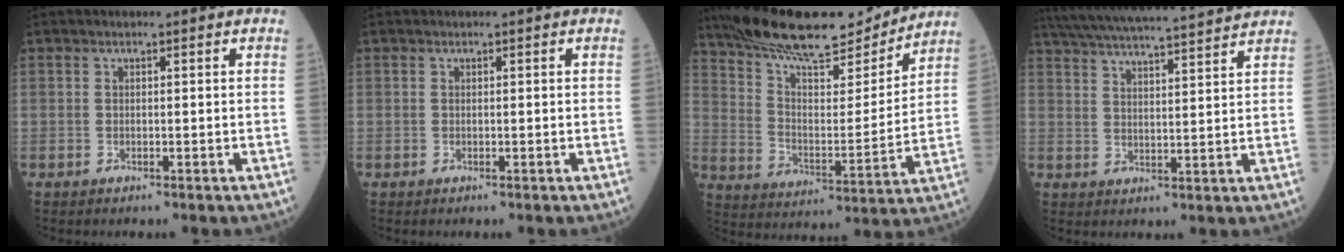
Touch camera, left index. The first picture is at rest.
{"total": 0.0}
{"total": 18.8, "force": [16.7, 4.0, 7.8], "torque": [-0.137, -0.003, 0.267]}
{"total": 18.9, "force": [17.3, 0.2, 7.6], "torque": [-0.141, 0.020, 0.250]}